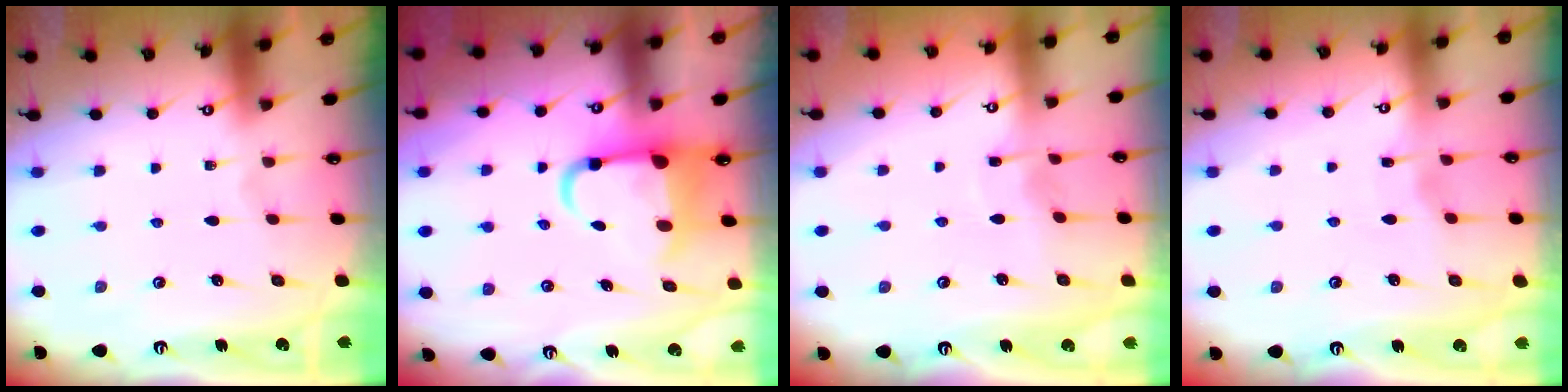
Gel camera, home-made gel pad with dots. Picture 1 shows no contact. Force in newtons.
{"total": 6.2, "press": 5.9, "slide": 1.7}
{"total": 2.8, "press": 2.8, "slide": 0.3}
{"total": 2.8, "press": 2.8, "slide": 0.4}